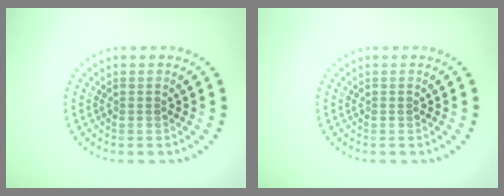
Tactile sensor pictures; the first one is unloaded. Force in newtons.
{"total": 0.0}